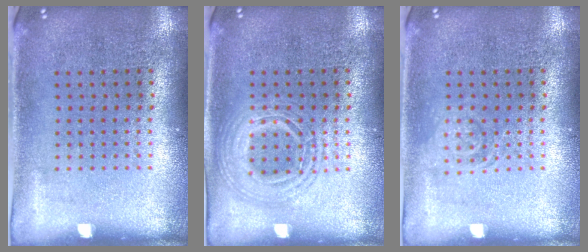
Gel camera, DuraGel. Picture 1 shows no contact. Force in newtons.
{"total": 2.5, "press": 2.5, "slide": 0.3}
{"total": 1.4, "press": 1.4, "slide": 0.2}